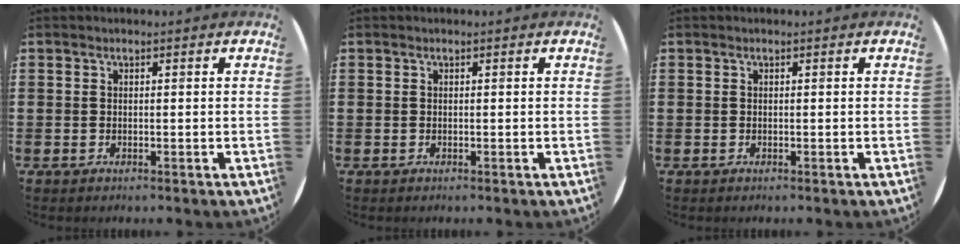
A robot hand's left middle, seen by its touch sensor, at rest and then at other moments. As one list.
[{"total": 0.0}, {"total": 0.0}]